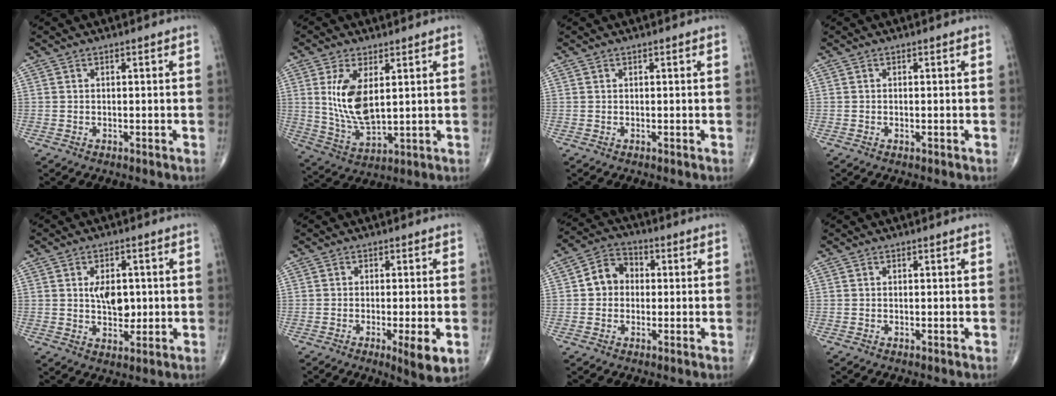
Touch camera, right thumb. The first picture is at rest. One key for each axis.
{"total": 10.6, "fx": 2.5, "fy": 4.9, "fz": 9.0, "tx": -0.175, "ty": -0.022, "tz": 0.061}
{"total": 0.0}
{"total": 0.6, "fx": -0.2, "fy": 0.2, "fz": 0.5, "tx": -0.010, "ty": -0.001, "tz": -0.003}
{"total": 6.4, "fx": 0.6, "fy": 4.0, "fz": 5.0, "tx": -0.062, "ty": -0.006, "tz": 0.014}
{"total": 6.1, "fx": -1.9, "fy": 1.2, "fz": 5.7, "tx": -0.085, "ty": -0.014, "tz": -0.029}
{"total": 6.7, "fx": 0.2, "fy": 5.7, "fz": 3.6, "tx": -0.041, "ty": 0.021, "tz": -0.008}
{"total": 0.0}